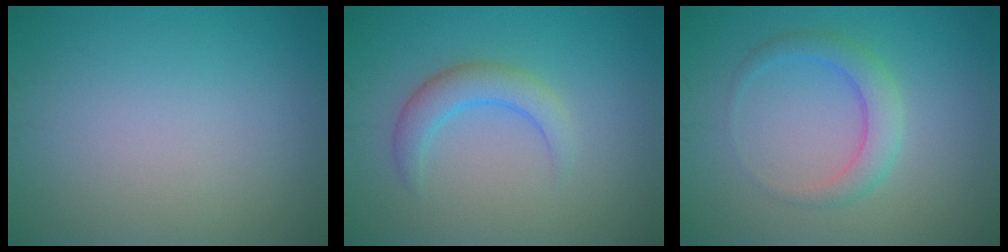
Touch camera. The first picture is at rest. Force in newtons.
{"total": 2.9, "press": 2.9, "slide": 0.2}
{"total": 2.8, "press": 2.8, "slide": 0.1}